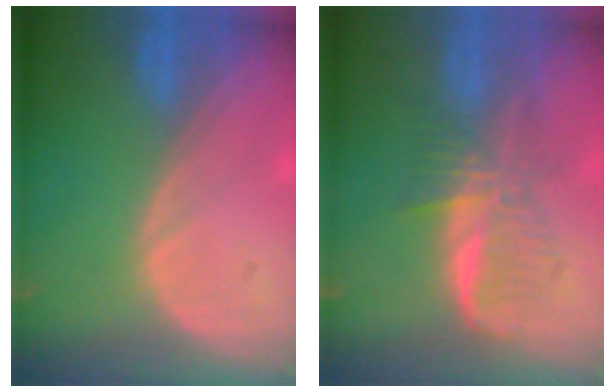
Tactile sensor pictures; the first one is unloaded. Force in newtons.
{"total": 6.0, "press": 5.9, "slide": 0.8}